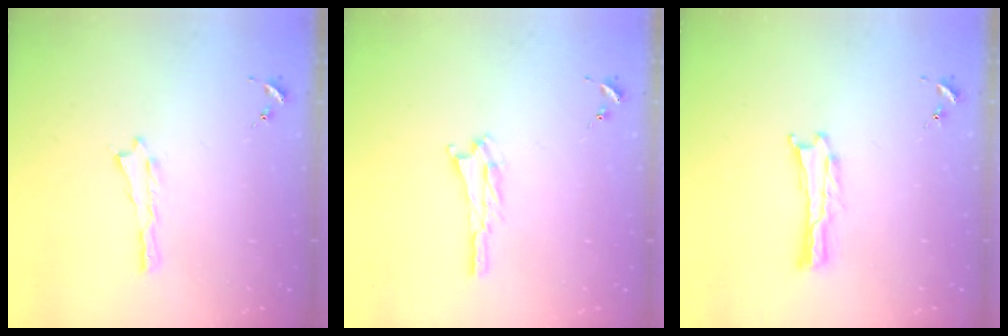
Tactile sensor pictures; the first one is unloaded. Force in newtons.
{"total": 1.5, "press": 1.5, "slide": 0.3}
{"total": 0.0}